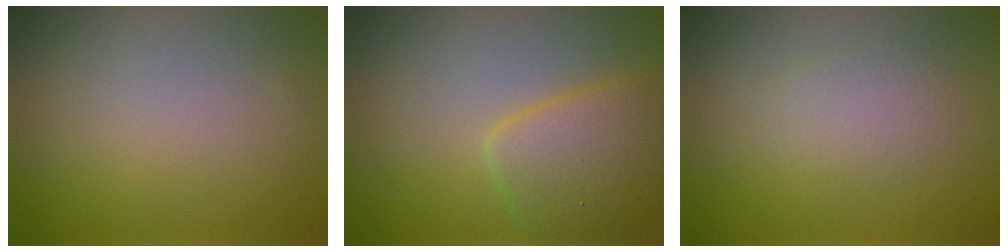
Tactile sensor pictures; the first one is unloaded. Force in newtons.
{"total": 5.1, "press": 5.1, "slide": 0.2}
{"total": 2.0, "press": 2.0, "slide": 0.1}